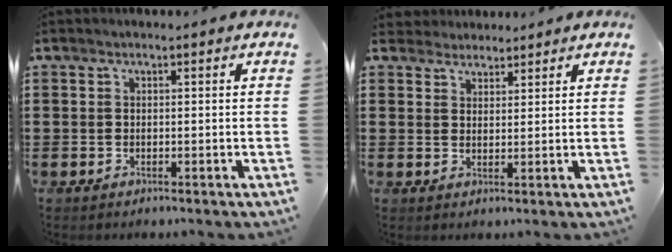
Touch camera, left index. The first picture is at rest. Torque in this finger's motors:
{"motor_torque": [2.14, 0.00, 0.10, 0.02]}